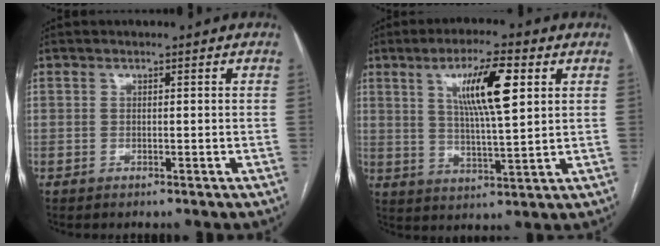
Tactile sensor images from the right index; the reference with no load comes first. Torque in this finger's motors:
{"motor_torque": [1.09, 0.65, 0.66, 0.10]}